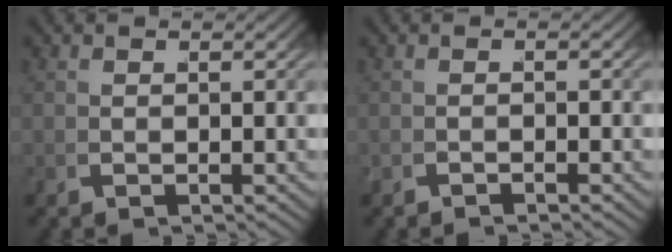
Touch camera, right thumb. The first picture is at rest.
{"total": 0.9, "force": [-0.6, -0.6, -0.3], "torque": [0.014, 0.002, -0.015]}